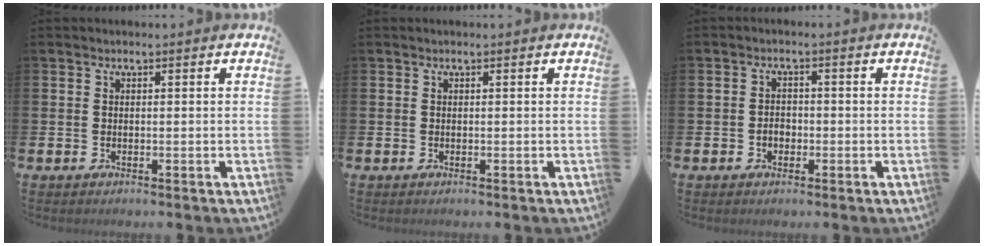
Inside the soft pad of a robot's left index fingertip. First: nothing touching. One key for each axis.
{"total": 0.0}
{"total": 2.0, "fx": -0.7, "fy": 1.5, "fz": 1.1, "tx": -0.012, "ty": 0.002, "tz": -0.017}